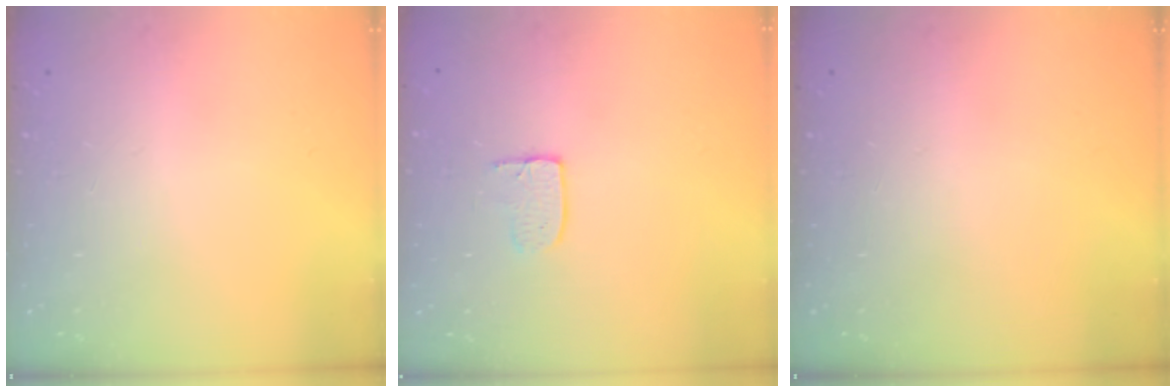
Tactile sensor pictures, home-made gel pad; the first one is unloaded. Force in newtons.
{"total": 3.3, "press": 3.3, "slide": 0.1}
{"total": 0.0}